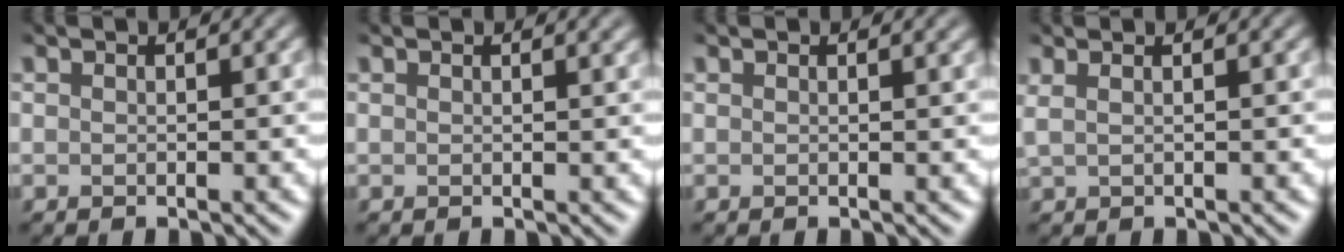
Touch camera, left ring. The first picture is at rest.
{"total": 1.9, "force": [1.3, 0.8, 1.2], "torque": [-0.004, 0.018, 0.005]}
{"total": 1.4, "force": [0.9, 0.6, 0.8], "torque": [-0.002, 0.012, 0.003]}
{"total": 1.7, "force": [0.9, 0.6, 1.3], "torque": [-0.017, 0.017, 0.006]}